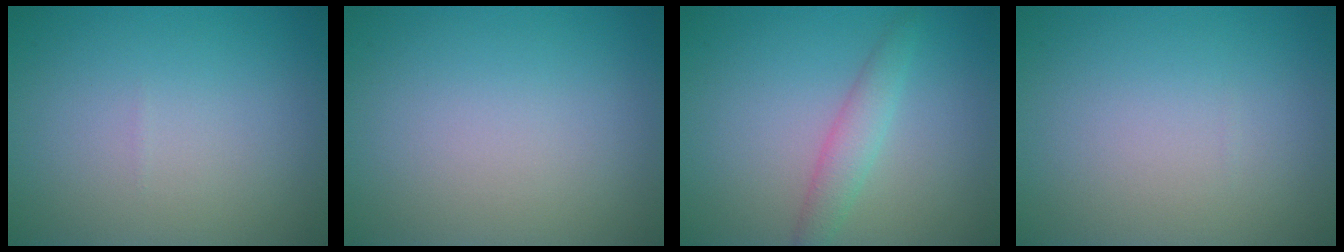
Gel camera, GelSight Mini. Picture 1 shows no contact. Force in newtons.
{"total": 0.0}
{"total": 2.3, "press": 2.3, "slide": 0.0}
{"total": 0.0}